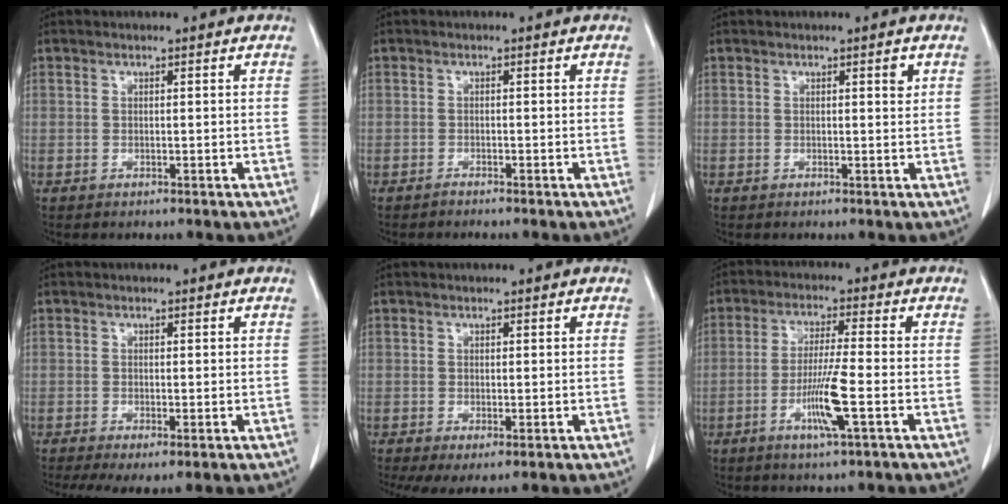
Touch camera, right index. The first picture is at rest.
{"total": 0.6, "force": [-0.6, -0.2, 0.1], "torque": [-0.002, 0.000, -0.011]}
{"total": 1.3, "force": [0.6, 0.2, 1.1], "torque": [-0.015, -0.001, 0.006]}
{"total": 4.3, "force": [-2.2, 1.4, 3.4], "torque": [-0.058, -0.016, -0.036]}
{"total": 3.7, "force": [-1.3, 1.4, 3.2], "torque": [-0.052, -0.014, -0.019]}
{"total": 7.4, "force": [-2.6, -0.4, 6.9], "torque": [-0.130, -0.011, -0.051]}